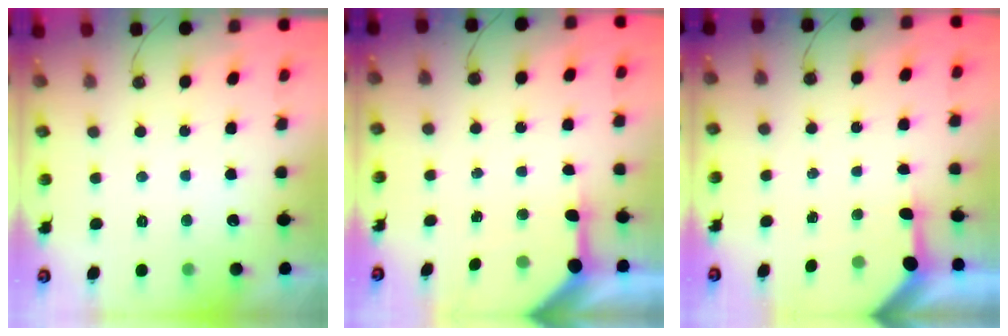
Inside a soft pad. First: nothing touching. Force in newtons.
{"total": 7.2, "press": 7.2, "slide": 0.5}
{"total": 3.2, "press": 3.2, "slide": 0.4}